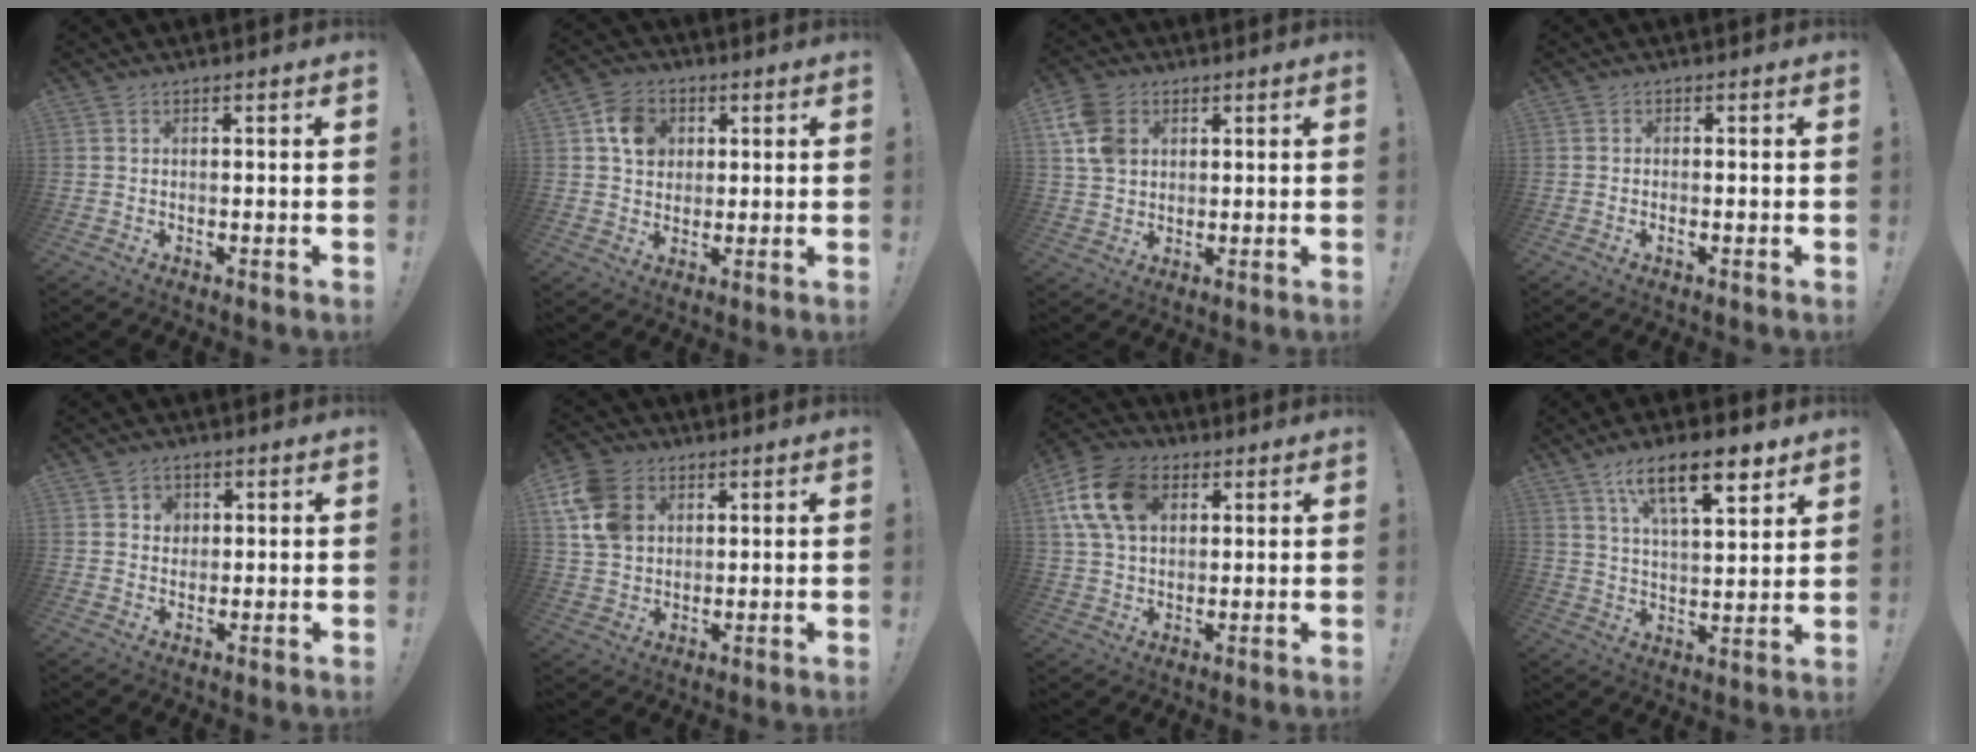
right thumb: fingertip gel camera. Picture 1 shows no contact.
{"total": 9.3, "force": [3.0, 7.9, 3.9], "torque": [-0.047, -0.004, 0.059]}
{"total": 11.0, "force": [3.9, 8.4, 6.0], "torque": [-0.120, 0.001, 0.082]}
{"total": 0.8, "force": [-0.6, 0.1, 0.5], "torque": [-0.006, -0.002, -0.011]}
{"total": 3.3, "force": [1.1, 3.0, 0.7], "torque": [-0.008, -0.004, 0.018]}
{"total": 13.3, "force": [5.2, 10.0, 7.0], "torque": [-0.149, -0.009, 0.107]}
{"total": 15.3, "force": [5.1, 10.7, 9.6], "torque": [-0.175, -0.003, 0.102]}
{"total": 15.3, "force": [8.9, 5.0, 11.4], "torque": [-0.178, -0.036, 0.144]}